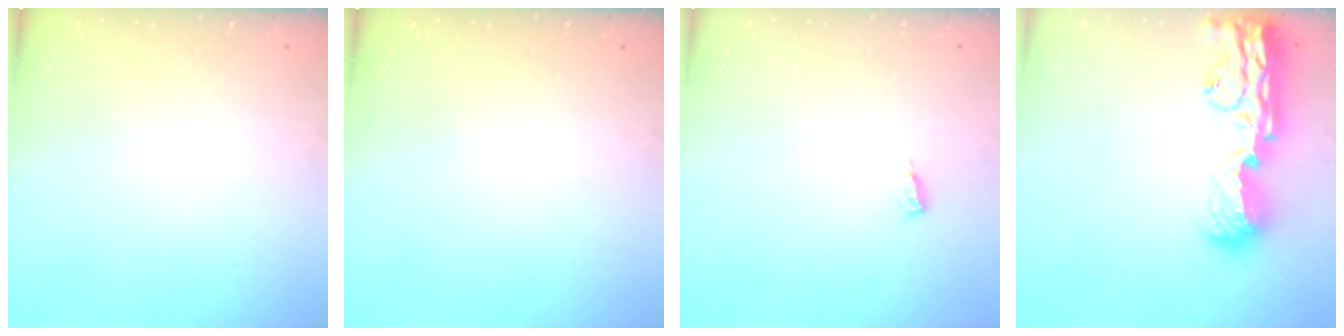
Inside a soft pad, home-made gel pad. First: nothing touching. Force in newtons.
{"total": 0.0}
{"total": 3.4, "press": 3.4, "slide": 0.3}
{"total": 18.1, "press": 17.4, "slide": 5.2}